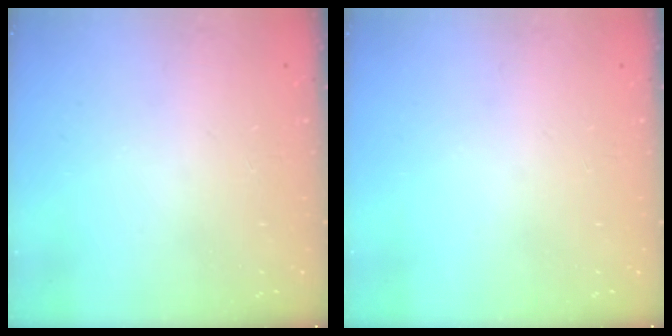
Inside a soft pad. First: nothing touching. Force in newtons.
{"total": 0.0}